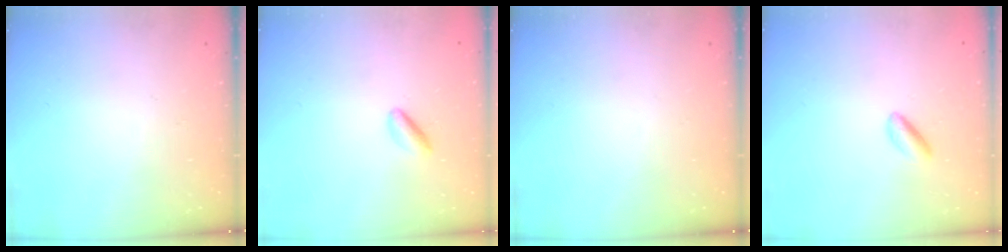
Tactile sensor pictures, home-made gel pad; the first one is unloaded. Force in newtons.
{"total": 3.1, "press": 2.8, "slide": 1.4}
{"total": 0.0}
{"total": 2.1, "press": 2.0, "slide": 0.8}